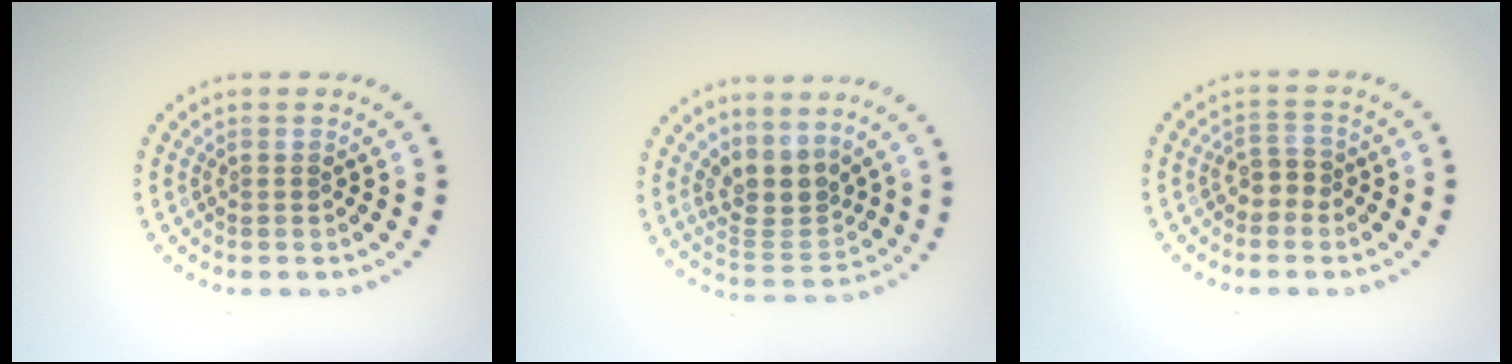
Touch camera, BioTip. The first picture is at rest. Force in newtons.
{"total": 3.4, "press": 2.9, "slide": 1.8}
{"total": 1.9, "press": 1.7, "slide": 0.9}